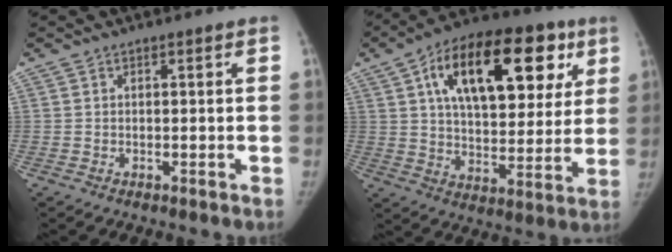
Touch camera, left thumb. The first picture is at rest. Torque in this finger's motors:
{"motor_torque": [1.39, 1.45, 2.00, -0.77, 0.53]}